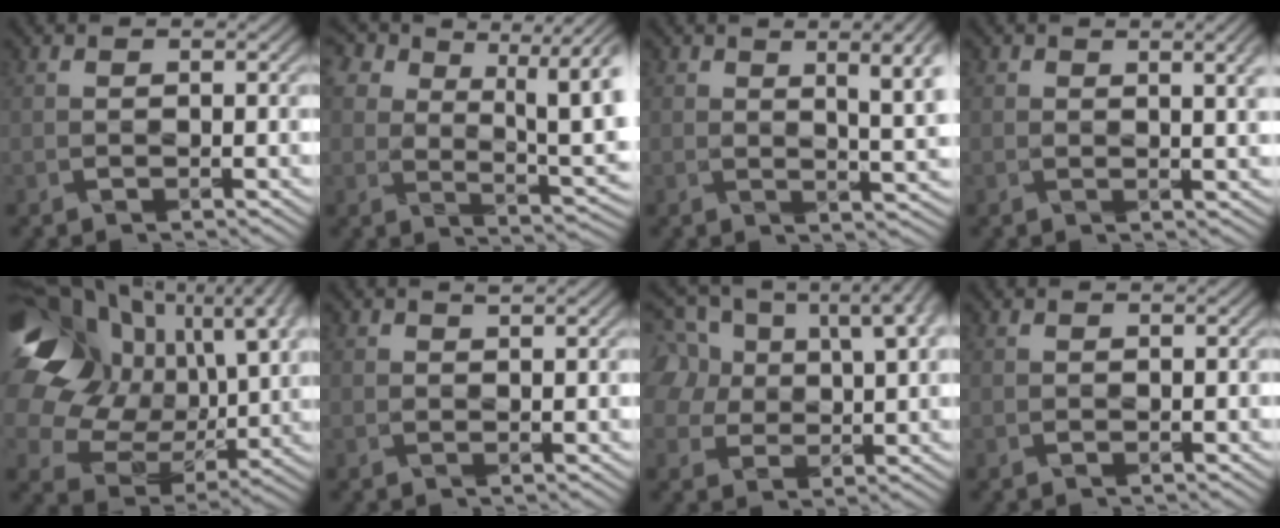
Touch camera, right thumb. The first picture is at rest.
{"total": 12.1, "force": [5.2, 6.3, 8.9], "torque": [-0.156, 0.001, 0.079]}
{"total": 6.9, "force": [2.5, 2.1, 6.1], "torque": [-0.082, 0.005, 0.039]}
{"total": 3.6, "force": [1.7, 1.1, 3.0], "torque": [-0.041, 0.002, 0.026]}
{"total": 24.4, "force": [8.6, 17.5, 14.7], "torque": [-0.353, 0.019, 0.174]}
{"total": 0.9, "force": [0.8, 0.2, 0.5], "torque": [-0.009, 0.000, 0.015]}
{"total": 13.6, "force": [5.7, 8.9, 8.5], "torque": [-0.203, 0.031, 0.102]}
{"total": 0.0}